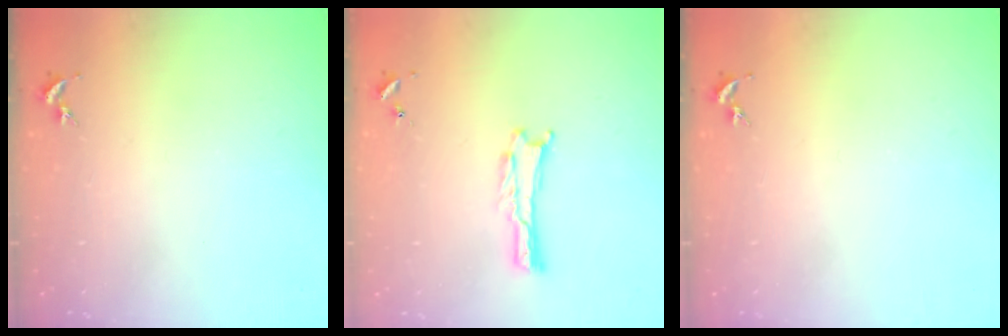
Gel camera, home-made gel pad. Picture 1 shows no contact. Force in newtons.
{"total": 0.0}
{"total": 0.0}